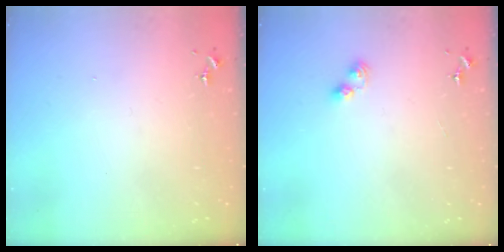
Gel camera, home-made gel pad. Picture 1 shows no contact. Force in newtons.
{"total": 3.3, "press": 3.3, "slide": 0.4}